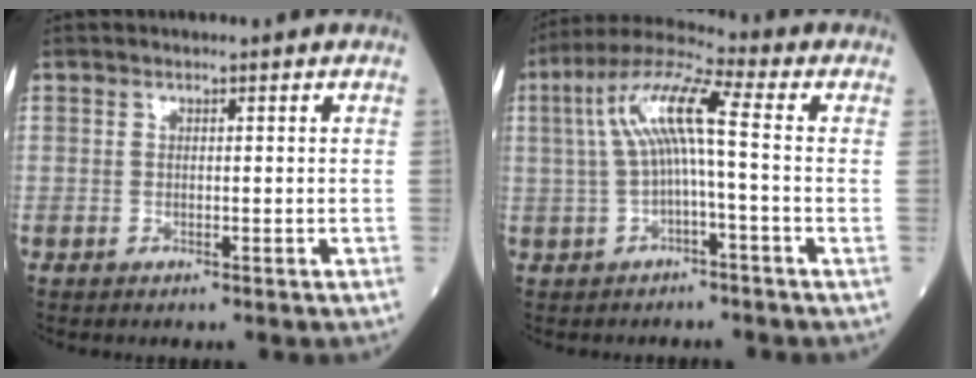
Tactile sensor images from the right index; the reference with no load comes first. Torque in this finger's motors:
{"motor_torque": [0.43, 0.11, 0.33, 0.20]}